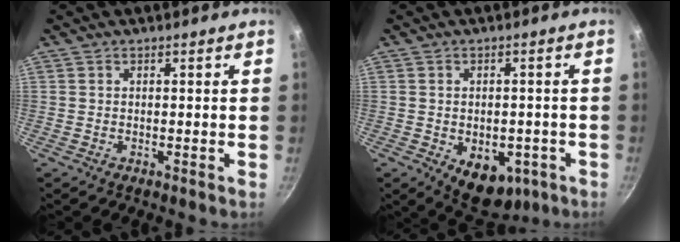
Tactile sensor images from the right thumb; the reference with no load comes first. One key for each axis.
{"total": 10.0, "fx": -3.4, "fy": 6.5, "fz": 6.8, "tx": -0.056, "ty": 0.005, "tz": -0.029}